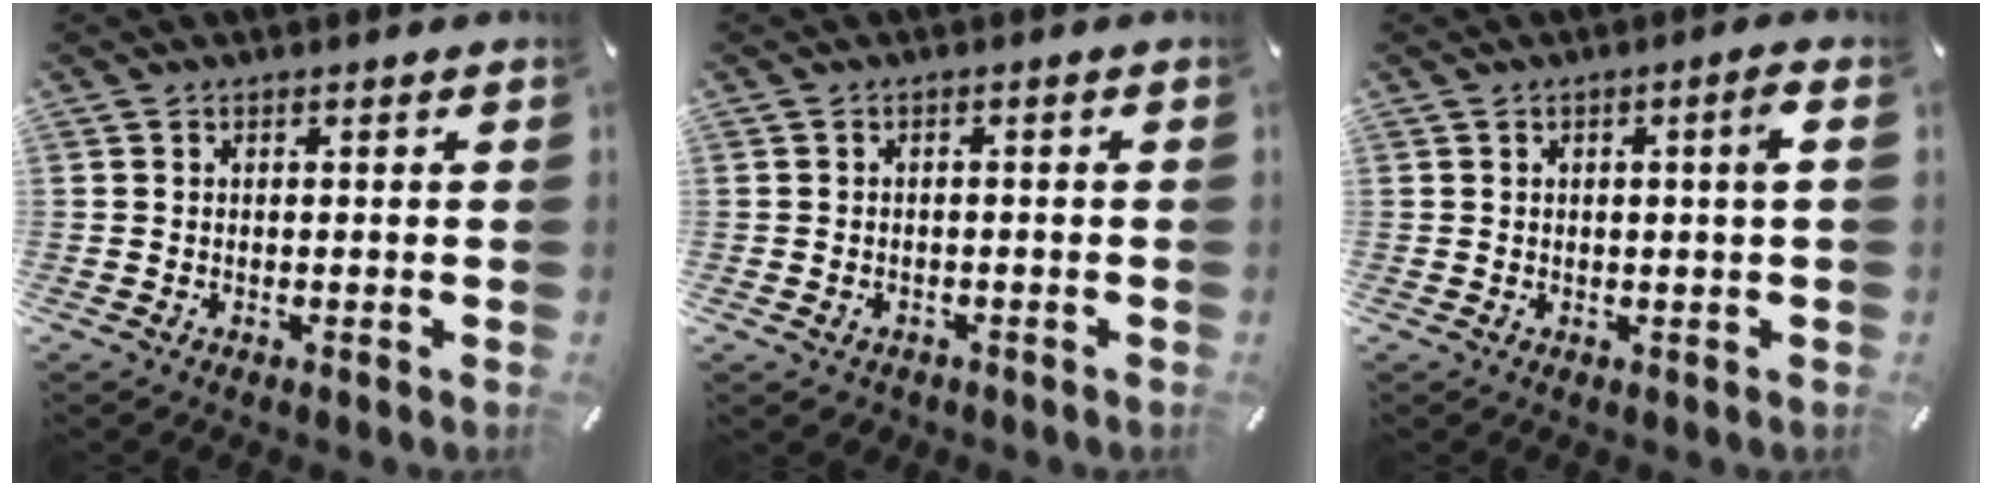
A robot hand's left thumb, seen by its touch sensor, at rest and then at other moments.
{"total": 1.7, "force": [-0.9, 1.4, 0.5], "torque": [-0.009, 0.005, -0.020]}
{"total": 3.0, "force": [0.6, 0.2, 3.0], "torque": [-0.054, 0.000, 0.008]}